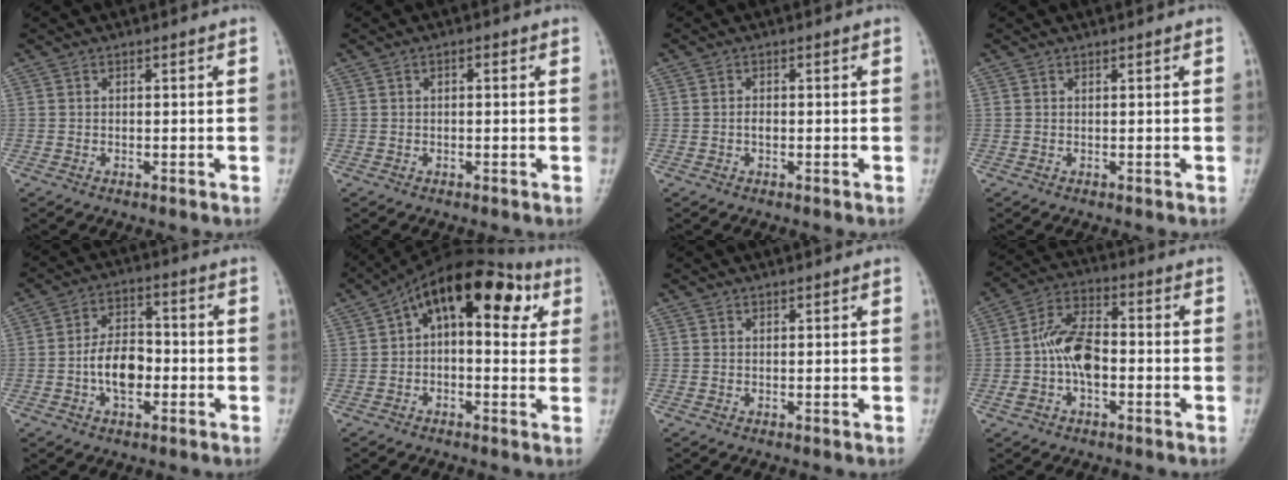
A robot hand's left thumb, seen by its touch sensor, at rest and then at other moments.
{"total": 1.2, "force": [0.3, 0.7, 0.9], "torque": [-0.010, 0.003, 0.002]}
{"total": 0.9, "force": [-0.2, 0.6, 0.7], "torque": [-0.007, 0.001, -0.005]}
{"total": 0.0}
{"total": 8.2, "force": [-1.9, 5.0, 6.2], "torque": [-0.090, 0.019, -0.042]}
{"total": 15.4, "force": [4.6, 8.2, 12.2], "torque": [-0.141, 0.035, 0.058]}
{"total": 0.6, "force": [0.5, 0.2, 0.1], "torque": [-0.003, -0.004, 0.009]}
{"total": 10.2, "force": [-1.2, 5.8, 8.3], "torque": [-0.149, 0.031, -0.031]}